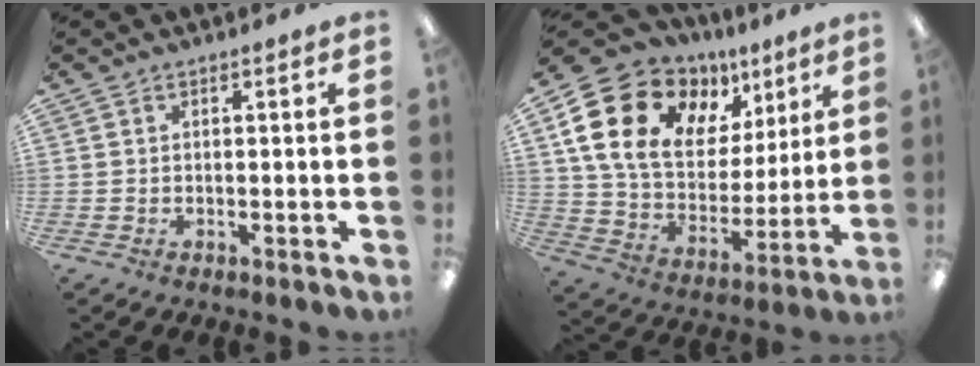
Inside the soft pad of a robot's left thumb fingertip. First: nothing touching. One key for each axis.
{"total": 20.4, "fx": 9.5, "fy": 14.1, "fz": 11.2, "tx": -0.199, "ty": -0.035, "tz": 0.175}